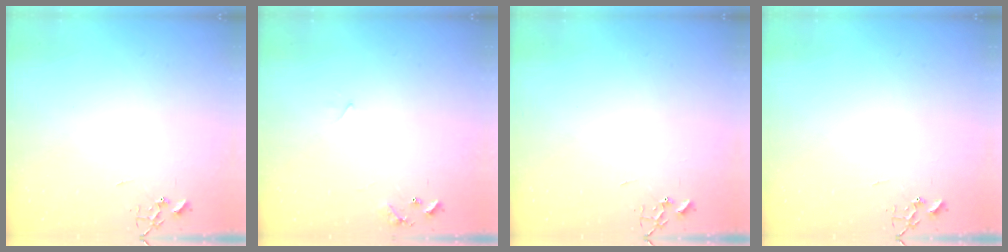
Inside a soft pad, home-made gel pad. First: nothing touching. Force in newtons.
{"total": 6.1, "press": 6.1, "slide": 0.5}
{"total": 0.0}
{"total": 0.0}